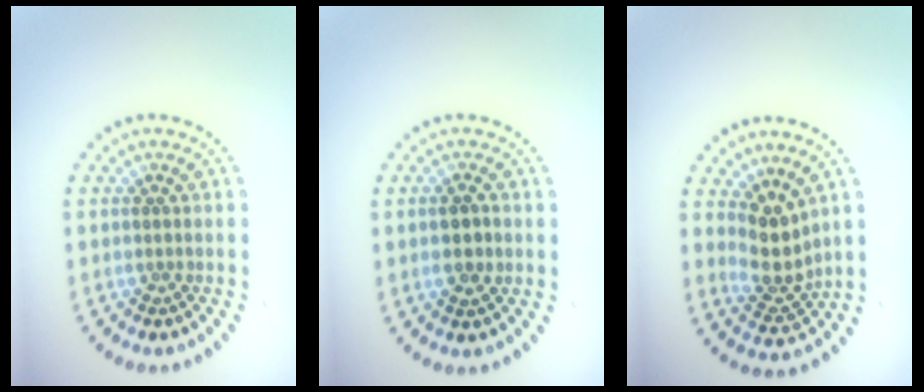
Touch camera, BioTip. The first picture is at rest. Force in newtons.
{"total": 2.2, "press": 2.2, "slide": 0.2}
{"total": 3.3, "press": 2.6, "slide": 2.0}